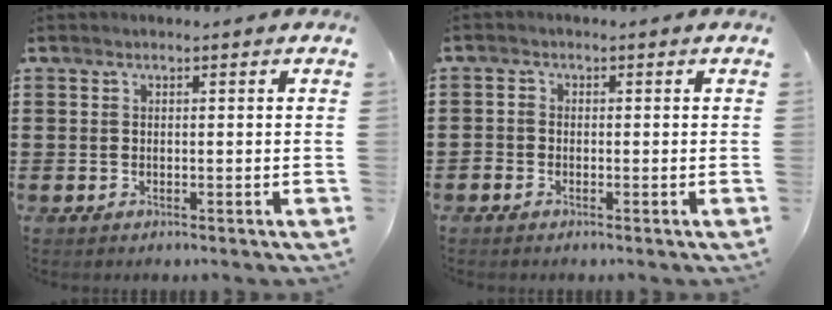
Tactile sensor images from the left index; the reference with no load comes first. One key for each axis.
{"total": 1.1, "fx": -0.9, "fy": 0.6, "fz": 0.2, "tx": -0.007, "ty": 0.002, "tz": -0.018}